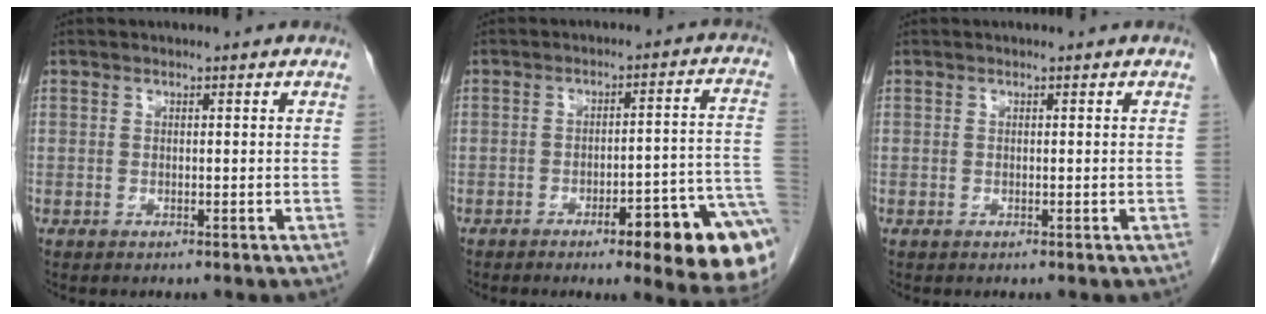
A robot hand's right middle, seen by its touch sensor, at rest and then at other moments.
{"total": 14.7, "force": [-7.9, 1.6, 12.3], "torque": [-0.067, 0.026, -0.098]}
{"total": 0.0}